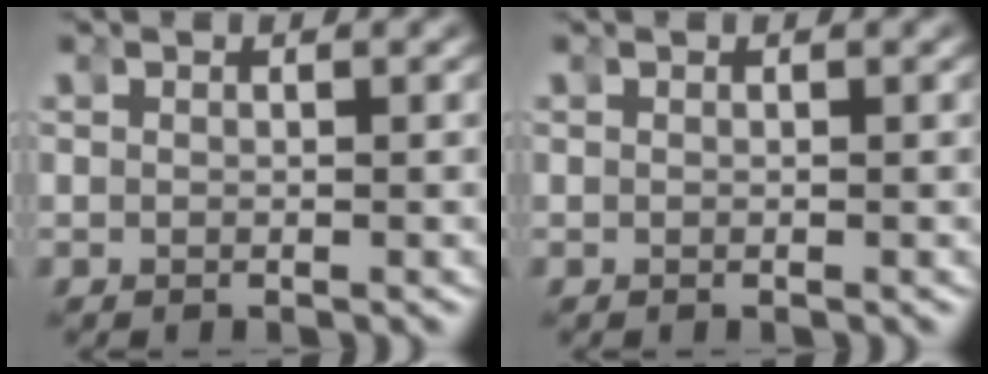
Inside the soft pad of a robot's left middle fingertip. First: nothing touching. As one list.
[{"total": 0.0}]